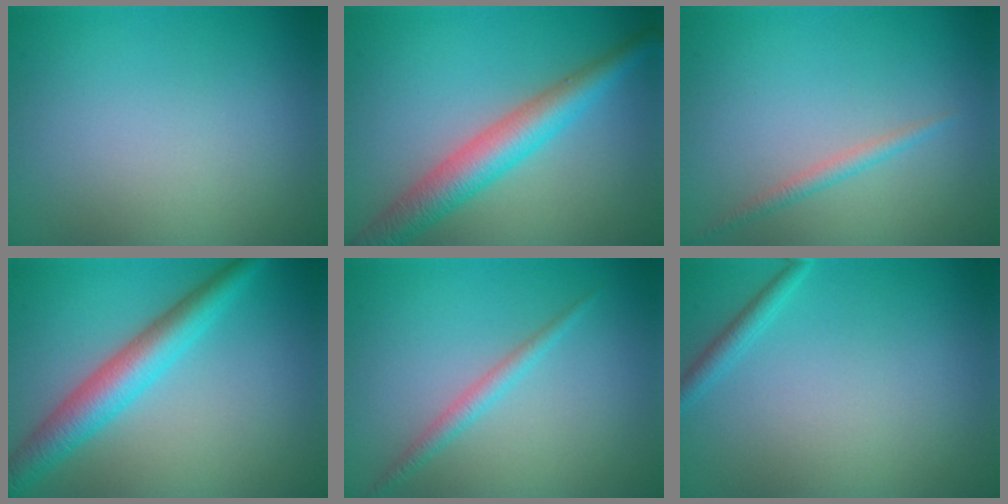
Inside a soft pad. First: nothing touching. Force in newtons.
{"total": 4.9, "press": 4.9, "slide": 0.1}
{"total": 1.2, "press": 1.2, "slide": 0.1}
{"total": 5.0, "press": 5.0, "slide": 0.1}
{"total": 1.6, "press": 1.6, "slide": 0.1}
{"total": 1.3, "press": 1.3, "slide": 0.1}